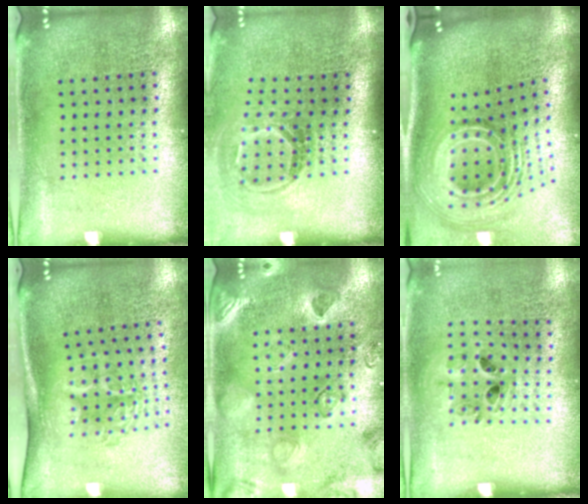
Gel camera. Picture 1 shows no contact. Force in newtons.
{"total": 1.7, "press": 1.2, "slide": 1.3}
{"total": 3.2, "press": 2.0, "slide": 2.5}
{"total": 1.8, "press": 1.2, "slide": 1.3}
{"total": 2.4, "press": 2.3, "slide": 0.7}
{"total": 0.9, "press": 0.8, "slide": 0.2}